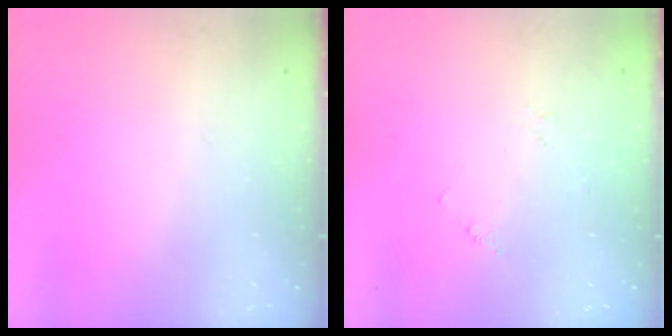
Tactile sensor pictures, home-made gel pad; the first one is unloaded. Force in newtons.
{"total": 0.0}